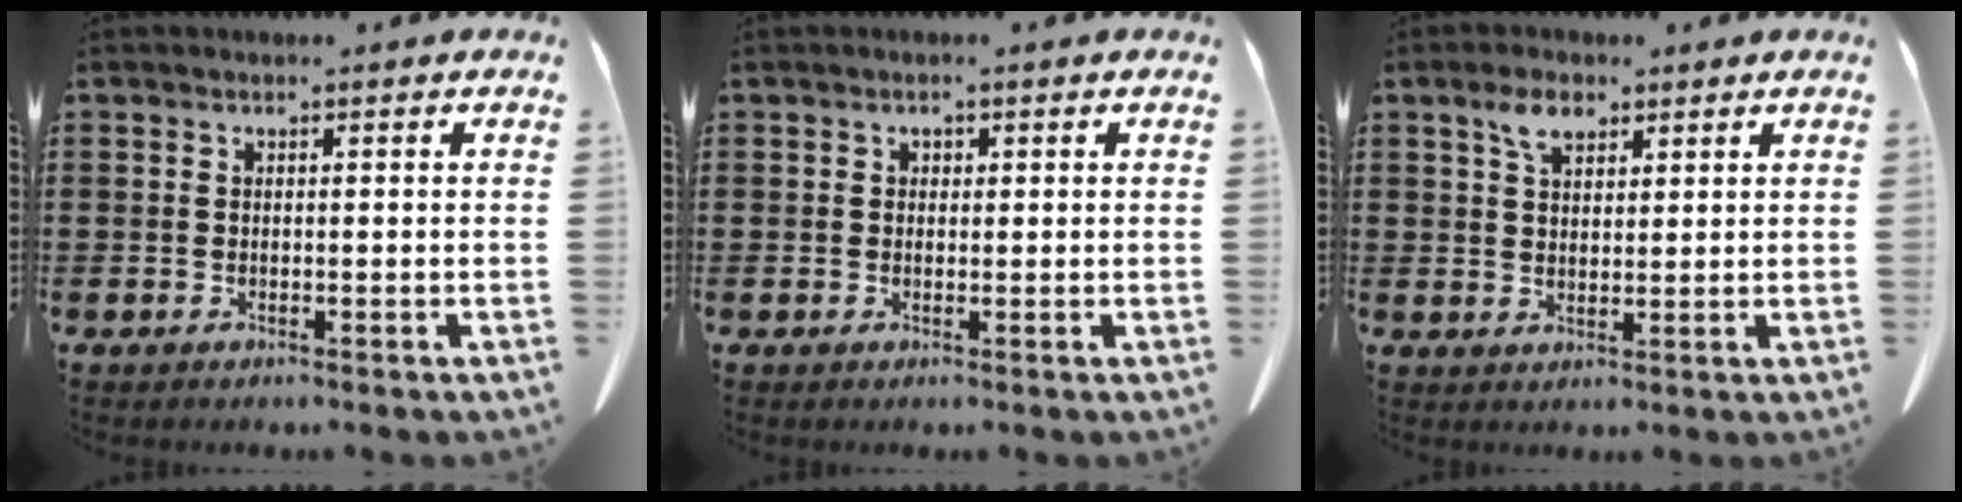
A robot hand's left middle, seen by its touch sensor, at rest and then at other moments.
{"total": 0.7, "force": [0.3, 0.6, 0.1], "torque": [-0.005, 0.004, 0.006]}
{"total": 4.2, "force": [2.6, 2.1, 2.4], "torque": [-0.056, 0.008, 0.047]}